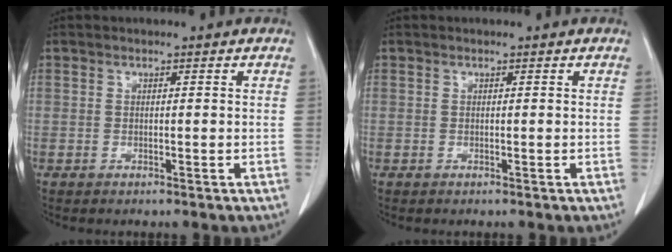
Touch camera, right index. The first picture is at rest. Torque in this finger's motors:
{"motor_torque": [0.00, 0.00, 0.00, 0.00]}